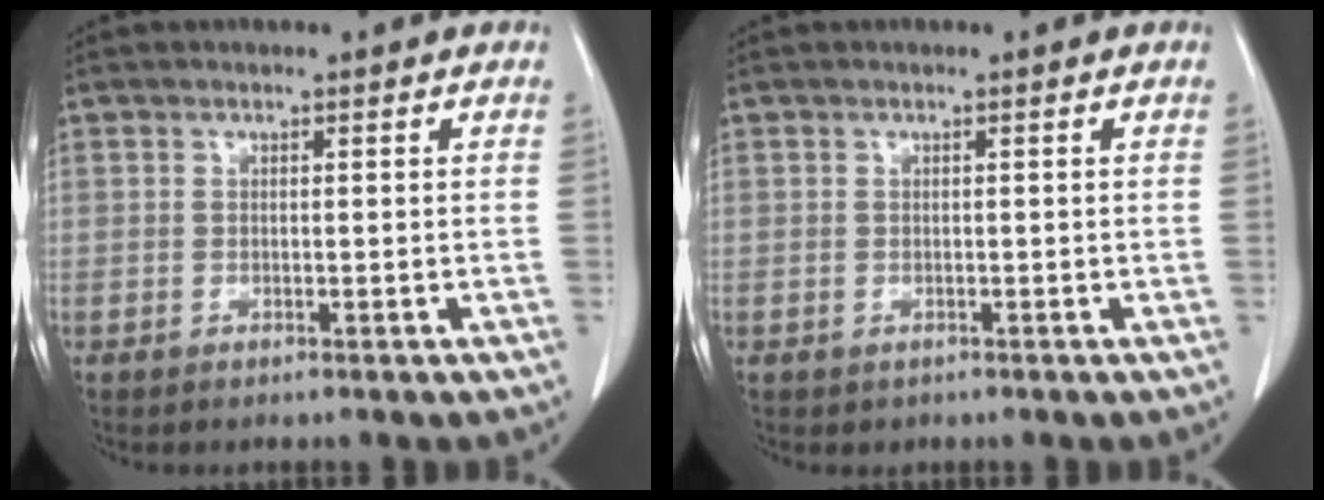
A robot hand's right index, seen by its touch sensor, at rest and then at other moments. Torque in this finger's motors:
{"motor_torque": [-0.18, -0.15, -0.05, -0.04]}